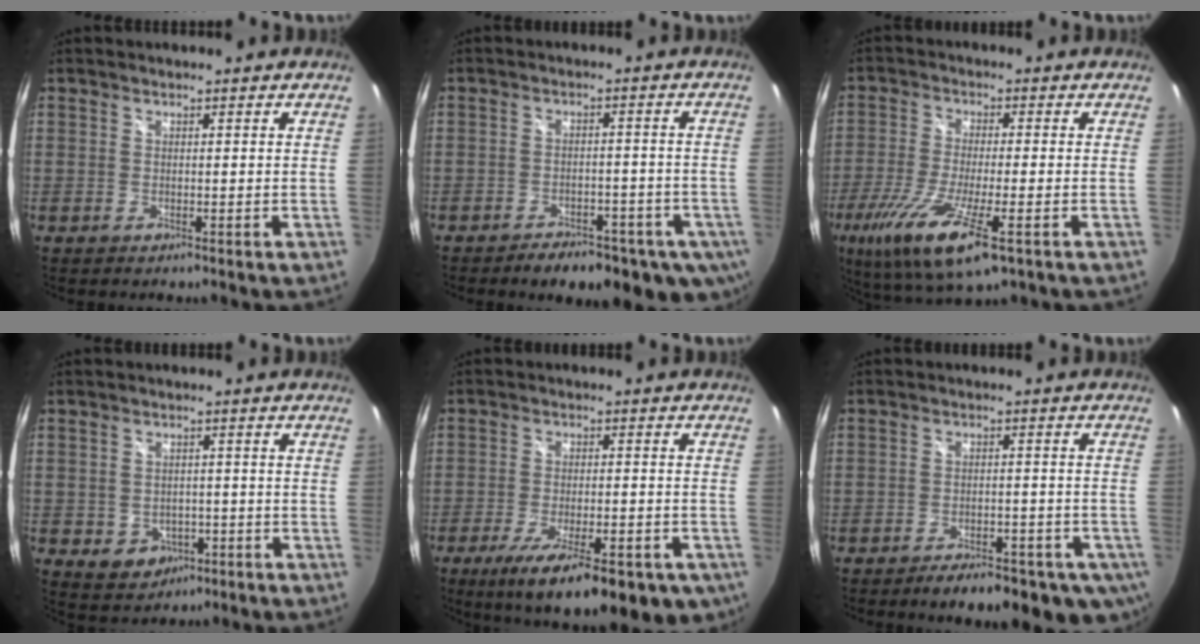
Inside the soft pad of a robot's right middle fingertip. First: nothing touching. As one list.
[{"total": 14.8, "force": [-9.1, 7.4, 8.9], "torque": [-0.158, -0.020, -0.110]}, {"total": 15.6, "force": [-7.9, 3.5, 13.0], "torque": [-0.268, -0.057, -0.142]}, {"total": 5.9, "force": [-2.2, 5.1, 2.2], "torque": [-0.056, 0.003, -0.015]}, {"total": 19.6, "force": [-11.8, 6.5, 14.2], "torque": [-0.241, -0.055, -0.163]}, {"total": 13.6, "force": [-8.8, 5.8, 8.6], "torque": [-0.146, -0.025, -0.113]}]